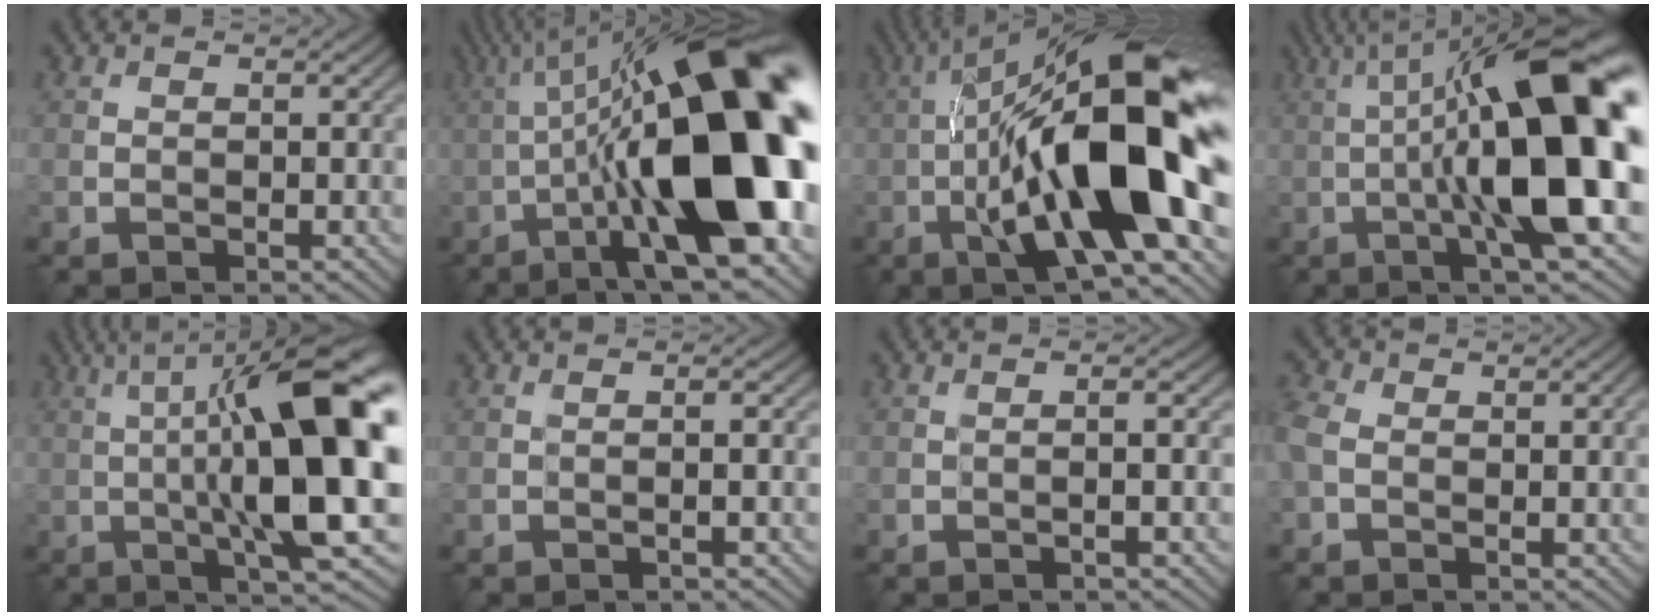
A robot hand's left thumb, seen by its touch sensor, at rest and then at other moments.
{"total": 22.6, "force": [-3.2, 7.2, 21.2], "torque": [-0.329, 0.026, -0.059]}
{"total": 20.0, "force": [-2.8, 6.1, 18.8], "torque": [-0.323, 0.024, -0.053]}
{"total": 19.7, "force": [0.0, 5.0, 19.0], "torque": [-0.281, 0.034, 0.000]}
{"total": 17.9, "force": [0.6, 4.0, 17.5], "torque": [-0.253, 0.029, 0.016]}
{"total": 1.3, "force": [-0.3, 0.1, 1.3], "torque": [-0.022, 0.005, -0.010]}
{"total": 1.6, "force": [-0.4, 0.1, 1.6], "torque": [-0.025, 0.007, -0.013]}
{"total": 5.0, "force": [-0.9, 3.3, 3.7], "torque": [-0.096, 0.002, -0.026]}